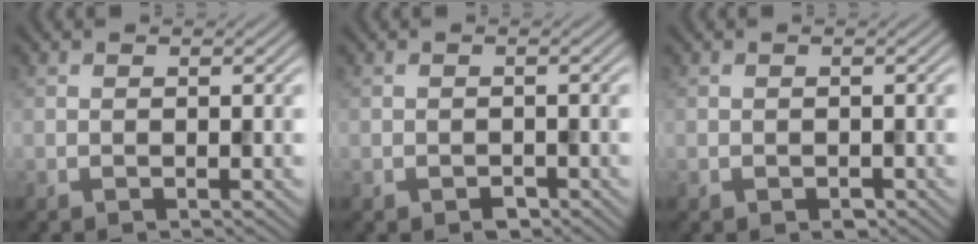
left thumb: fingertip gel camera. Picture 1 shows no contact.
{"total": 1.3, "force": [-0.8, 0.8, 0.6], "torque": [-0.009, -0.004, -0.016]}
{"total": 0.8, "force": [-0.5, 0.6, 0.4], "torque": [-0.006, -0.005, -0.008]}